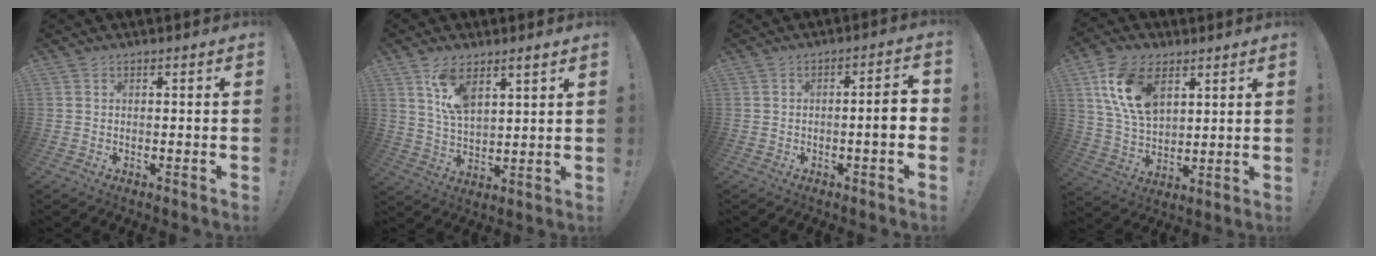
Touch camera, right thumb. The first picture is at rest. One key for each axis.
{"total": 9.5, "fx": 5.8, "fy": 4.1, "fz": 6.2, "tx": -0.108, "ty": -0.022, "tz": 0.106}
{"total": 5.0, "fx": -1.0, "fy": 0.3, "fz": 4.9, "tx": -0.074, "ty": 0.002, "tz": -0.021}
{"total": 16.0, "fx": 7.1, "fy": 10.0, "fz": 10.4, "tx": -0.203, "ty": -0.018, "tz": 0.133}